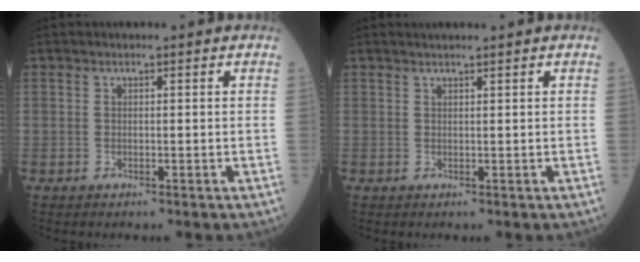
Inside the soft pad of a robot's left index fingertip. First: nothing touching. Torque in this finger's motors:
{"motor_torque": [0.09, -0.04, 0.03, 0.01]}